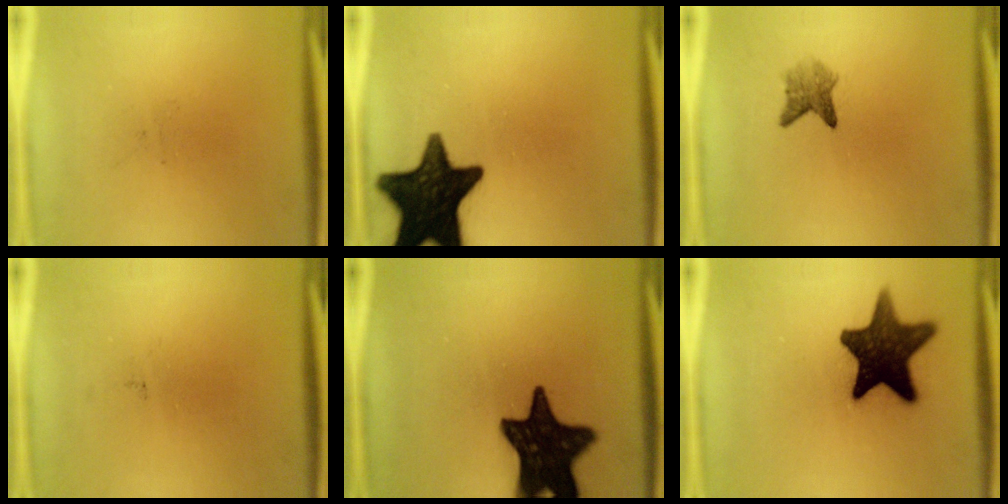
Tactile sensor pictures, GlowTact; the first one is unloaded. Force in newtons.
{"total": 17.8}
{"total": 2.7}
{"total": 0.0}
{"total": 18.1}
{"total": 15.9}